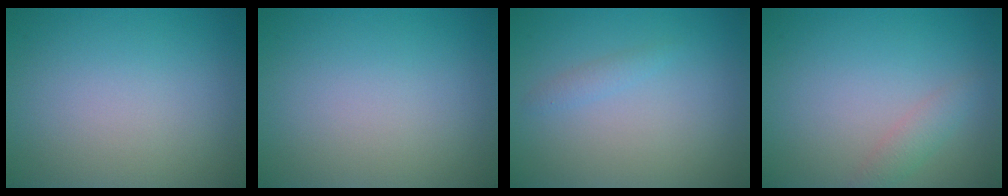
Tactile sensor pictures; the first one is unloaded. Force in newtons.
{"total": 0.0}
{"total": 0.9, "press": 0.9, "slide": 0.0}
{"total": 1.5, "press": 1.5, "slide": 0.0}